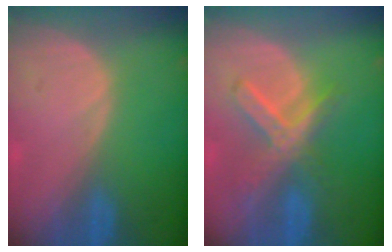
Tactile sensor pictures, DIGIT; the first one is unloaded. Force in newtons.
{"total": 7.3, "press": 6.3, "slide": 3.7}